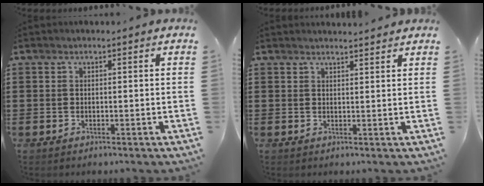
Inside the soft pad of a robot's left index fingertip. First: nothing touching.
{"total": 1.7, "force": [1.6, 0.0, 0.3], "torque": [-0.009, 0.001, 0.032]}